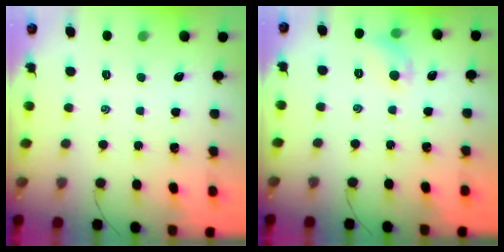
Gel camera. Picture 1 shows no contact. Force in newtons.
{"total": 6.6, "press": 6.5, "slide": 1.4}